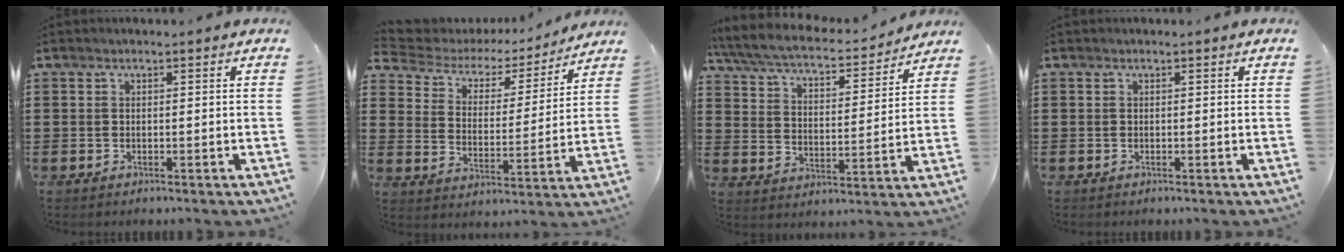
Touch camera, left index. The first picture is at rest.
{"total": 4.3, "force": [3.7, 1.6, 1.3], "torque": [-0.051, -0.026, 0.055]}
{"total": 5.6, "force": [5.1, 0.7, 2.3], "torque": [-0.070, -0.033, 0.082]}
{"total": 0.0}